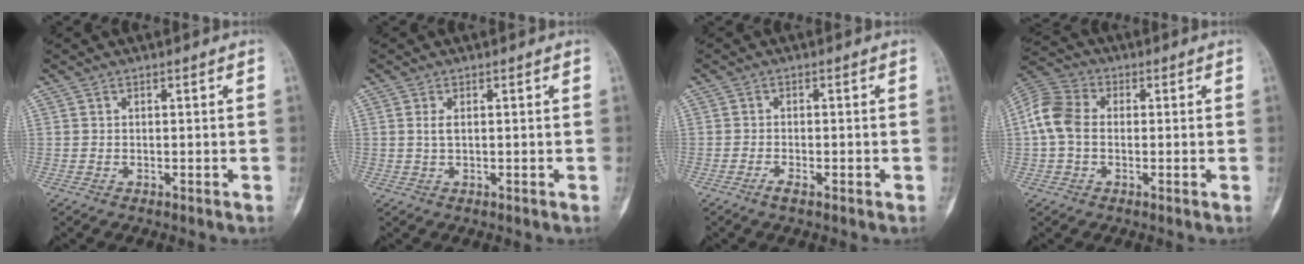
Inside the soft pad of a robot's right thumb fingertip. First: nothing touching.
{"total": 1.5, "force": [0.2, 0.6, 1.3], "torque": [-0.026, -0.001, 0.006]}
{"total": 1.8, "force": [-1.1, 0.5, 1.3], "torque": [-0.031, 0.000, -0.024]}
{"total": 8.6, "force": [0.0, 6.4, 5.8], "torque": [-0.118, 0.026, -0.011]}